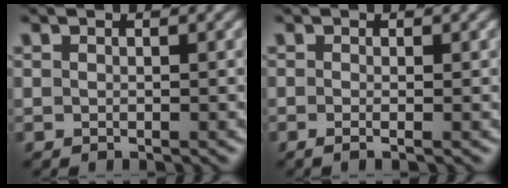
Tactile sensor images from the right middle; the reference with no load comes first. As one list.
[{"total": 1.2, "force": [-0.3, 0.4, 1.1], "torque": [-0.016, -0.008, -0.008]}]